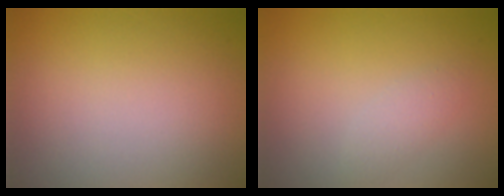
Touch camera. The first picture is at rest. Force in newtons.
{"total": 1.3, "press": 1.3, "slide": 0.1}